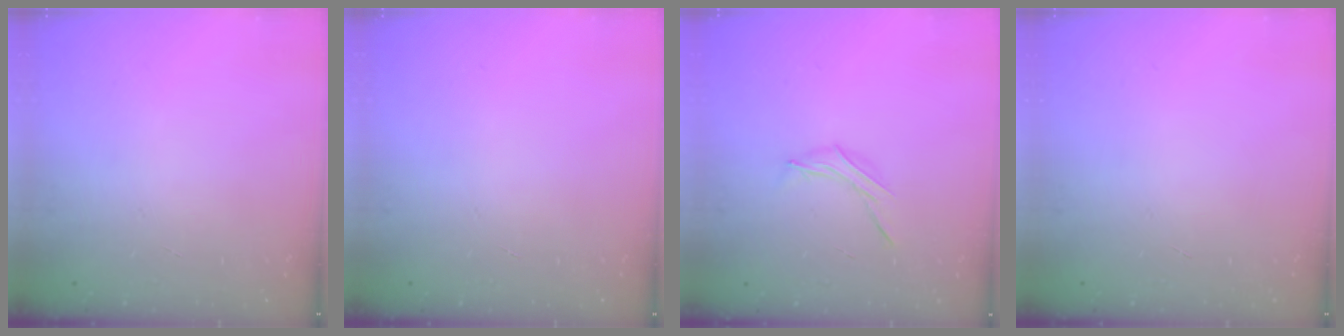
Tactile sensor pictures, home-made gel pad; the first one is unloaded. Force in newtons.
{"total": 0.0}
{"total": 6.4, "press": 6.2, "slide": 1.4}
{"total": 0.0}